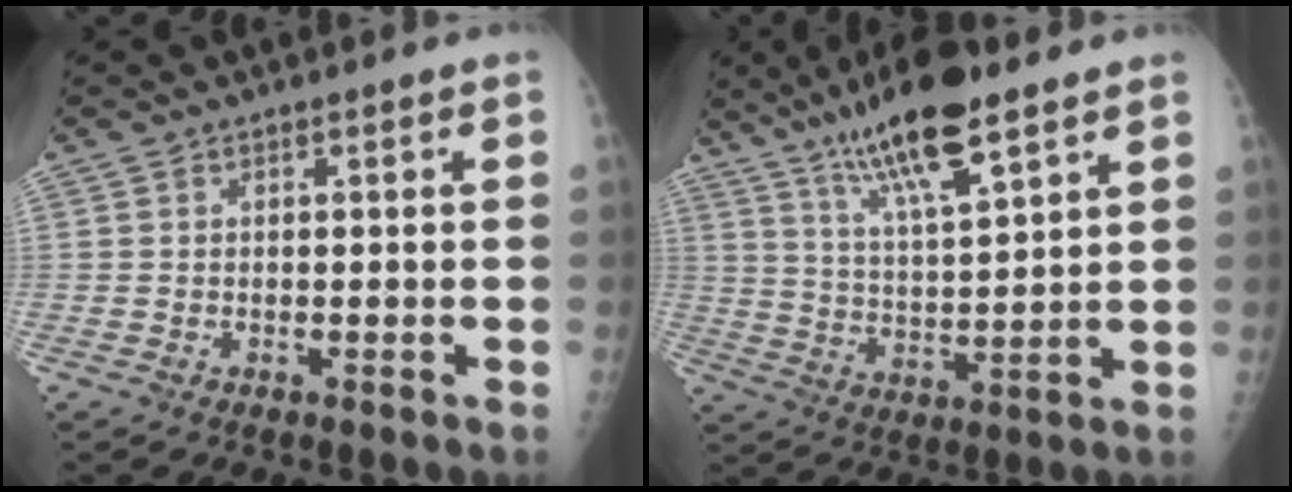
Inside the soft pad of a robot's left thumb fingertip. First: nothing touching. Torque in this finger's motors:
{"motor_torque": [0.47, 0.19, 0.52, -0.74, 0.18]}